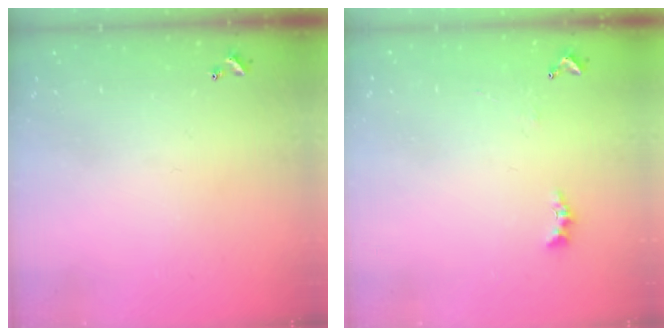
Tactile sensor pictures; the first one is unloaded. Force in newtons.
{"total": 2.0, "press": 1.9, "slide": 0.6}